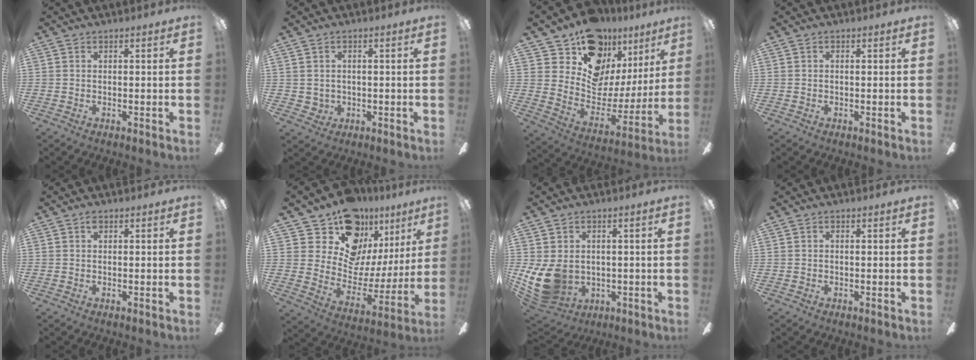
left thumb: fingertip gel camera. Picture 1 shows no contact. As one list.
[{"total": 2.2, "force": [0.4, 2.0, 0.6], "torque": [-0.015, 0.003, 0.007]}, {"total": 16.2, "force": [13.0, 8.8, 4.2], "torque": [-0.071, -0.118, 0.240]}, {"total": 0.0}, {"total": 1.2, "force": [0.5, 0.7, 0.9], "torque": [-0.019, 0.004, 0.008]}, {"total": 16.9, "force": [13.4, 9.1, 4.9], "torque": [-0.088, -0.118, 0.250]}, {"total": 10.9, "force": [-0.7, 8.7, 6.6], "torque": [-0.162, -0.006, -0.006]}, {"total": 0.0}]